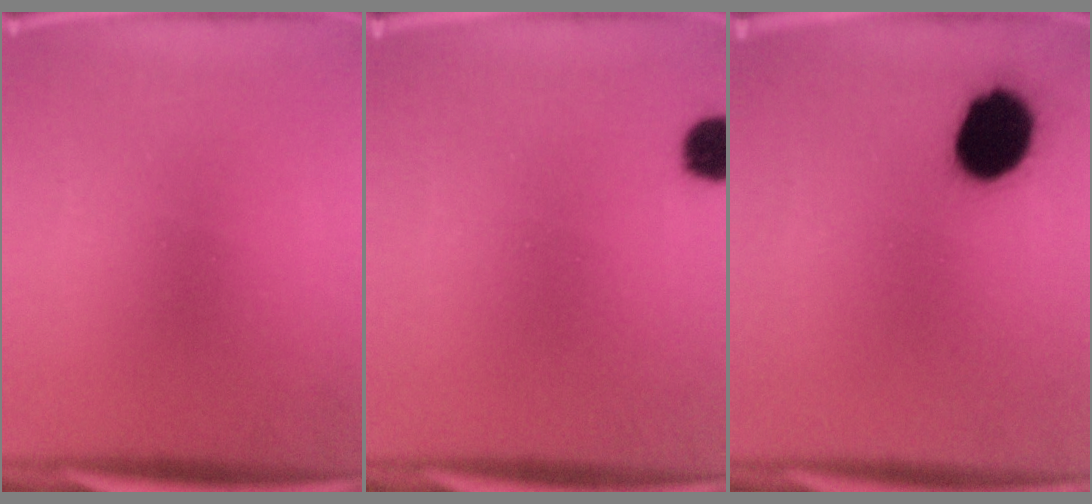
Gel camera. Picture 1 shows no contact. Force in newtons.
{"total": 4.2}
{"total": 13.2}